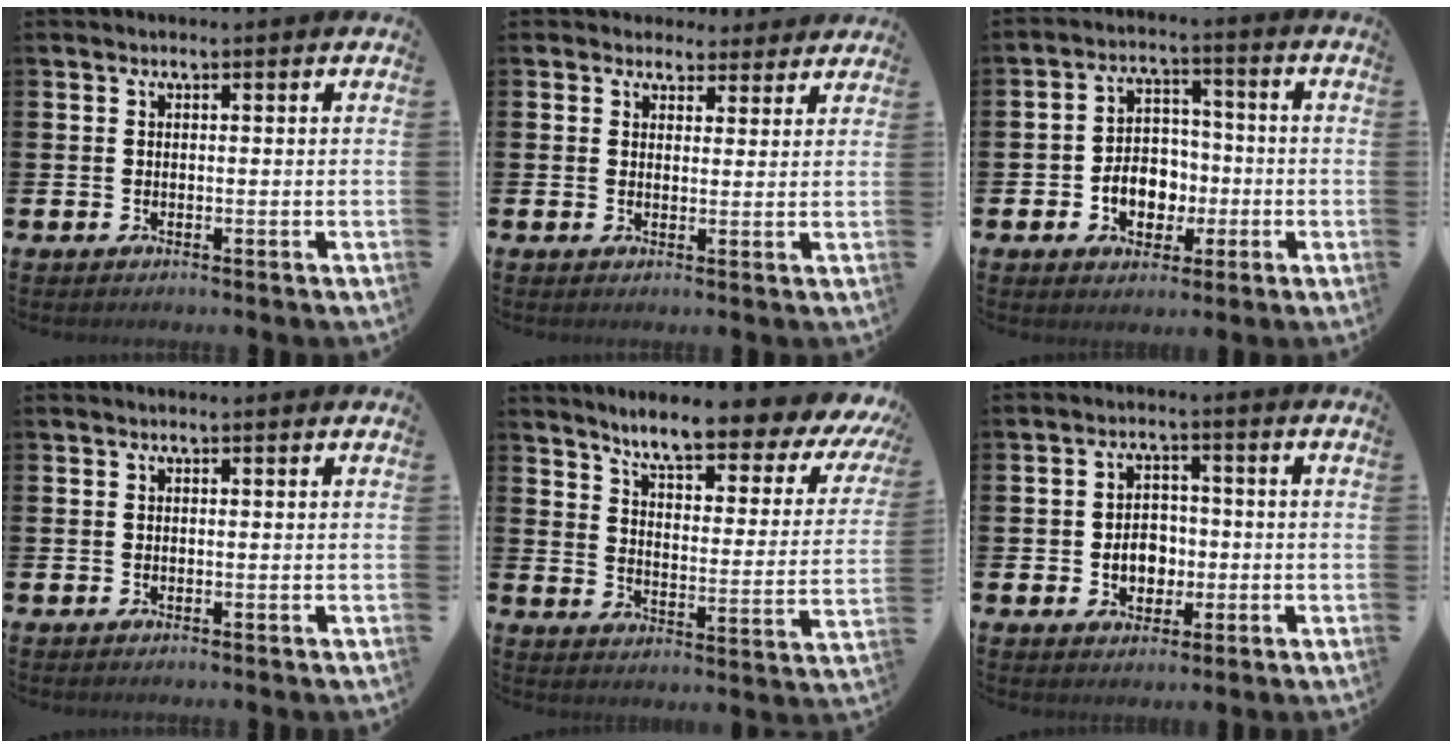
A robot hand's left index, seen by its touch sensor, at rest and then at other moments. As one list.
[{"total": 3.4, "force": [3.0, 1.6, -0.2], "torque": [0.006, -0.014, 0.051]}, {"total": 6.0, "force": [-1.6, 4.8, 3.1], "torque": [-0.042, 0.005, -0.035]}, {"total": 0.0}, {"total": 8.0, "force": [6.9, 1.1, 4.0], "torque": [-0.091, -0.055, 0.107]}, {"total": 4.4, "force": [-0.8, 3.5, 2.5], "torque": [-0.034, 0.000, -0.023]}]